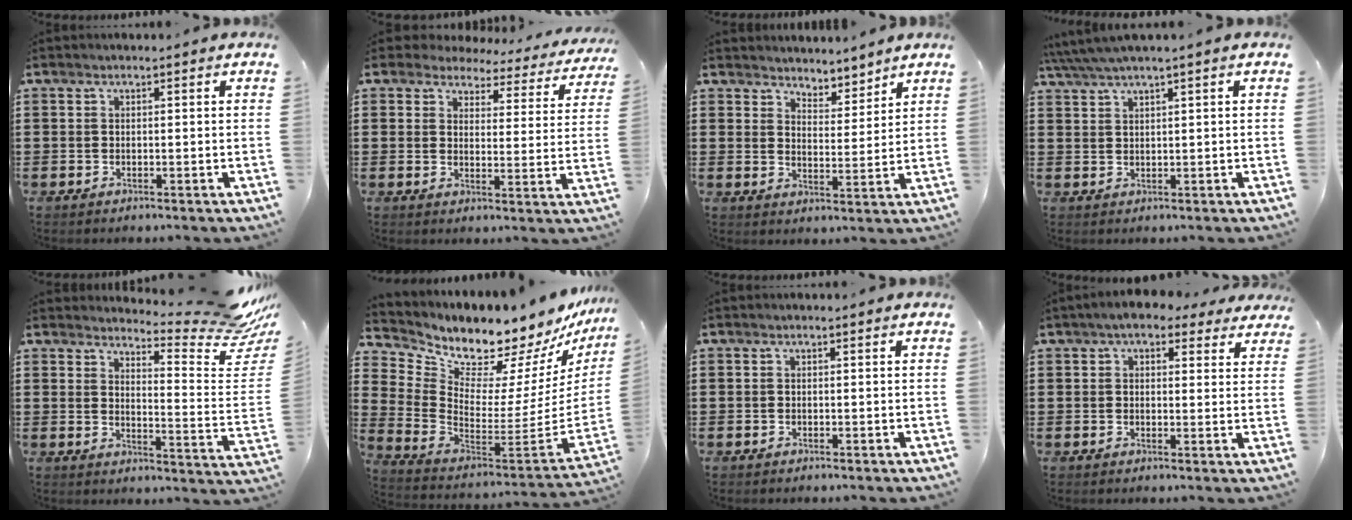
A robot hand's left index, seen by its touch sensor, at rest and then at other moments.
{"total": 3.9, "force": [3.7, 1.3, 0.5], "torque": [-0.034, -0.022, 0.062]}
{"total": 3.6, "force": [3.5, 0.6, -0.7], "torque": [-0.007, -0.021, 0.062]}
{"total": 2.7, "force": [2.1, -0.4, 1.7], "torque": [-0.037, -0.002, 0.038]}
{"total": 7.2, "force": [6.4, 0.7, 3.4], "torque": [-0.053, -0.062, 0.105]}
{"total": 8.8, "force": [8.3, 2.4, 1.8], "torque": [-0.072, -0.082, 0.138]}
{"total": 0.0}
{"total": 4.7, "force": [3.7, 1.6, 2.4], "torque": [-0.052, -0.002, 0.065]}